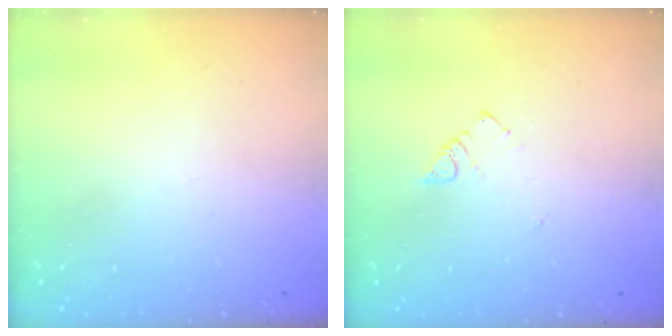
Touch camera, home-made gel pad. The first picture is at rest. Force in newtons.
{"total": 3.0, "press": 2.9, "slide": 0.4}